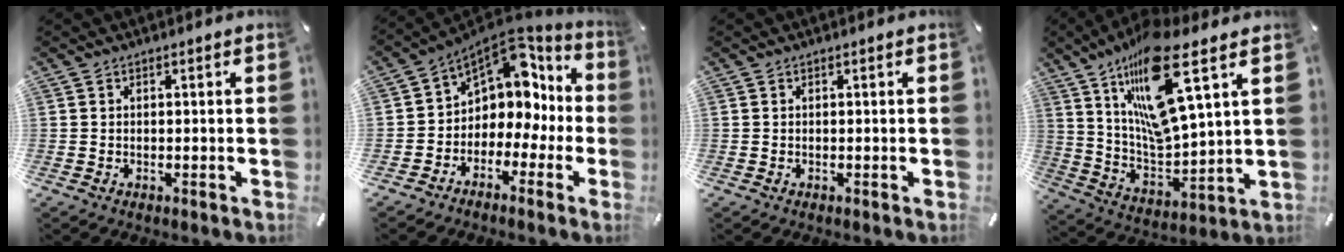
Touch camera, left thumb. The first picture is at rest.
{"total": 9.1, "force": [3.9, 7.1, 4.2], "torque": [-0.068, -0.044, 0.068]}
{"total": 0.0}
{"total": 20.4, "force": [12.2, 5.3, 15.4], "torque": [-0.304, -0.068, 0.196]}